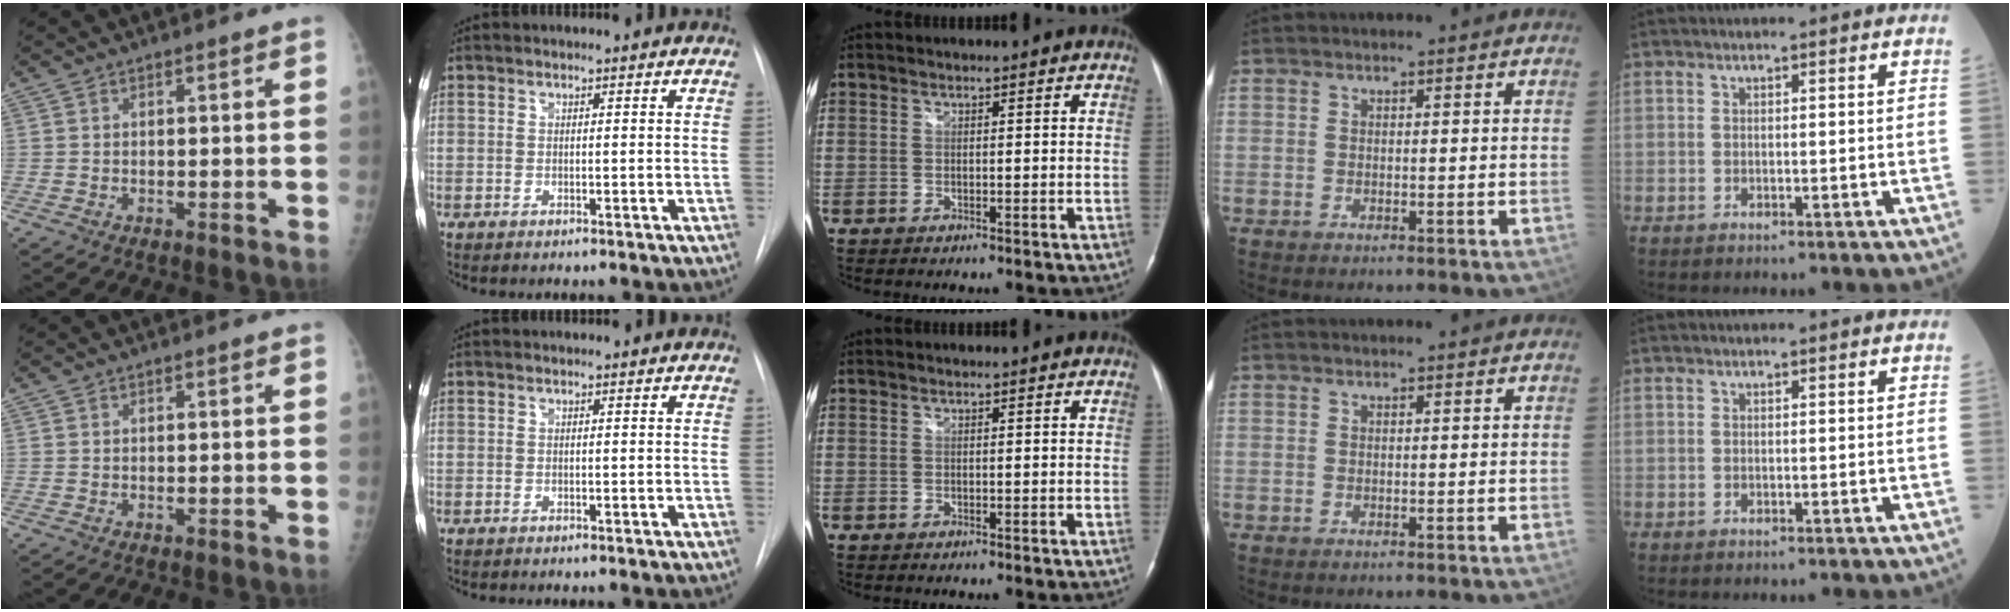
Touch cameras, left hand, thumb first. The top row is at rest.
{}